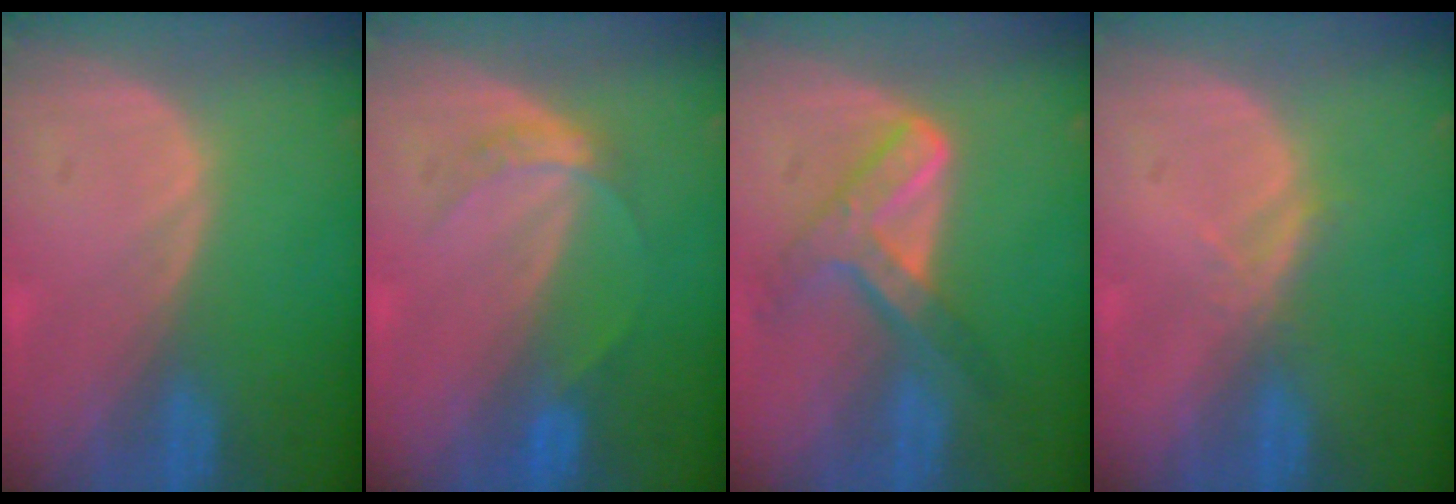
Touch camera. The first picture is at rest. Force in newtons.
{"total": 3.1, "press": 3.1, "slide": 0.5}
{"total": 7.2, "press": 6.2, "slide": 3.8}
{"total": 1.8, "press": 1.6, "slide": 0.7}